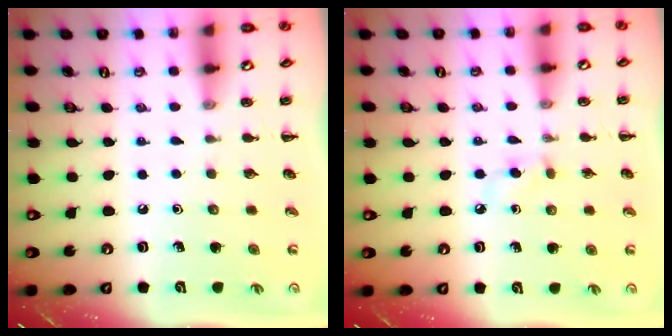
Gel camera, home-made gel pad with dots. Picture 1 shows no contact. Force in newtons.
{"total": 3.3, "press": 3.0, "slide": 1.4}